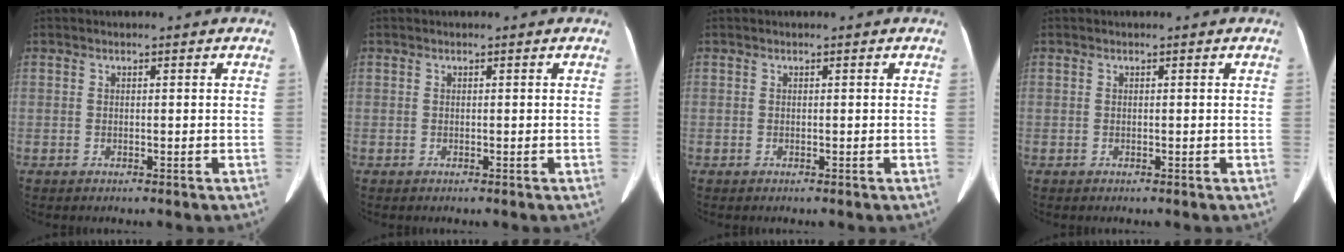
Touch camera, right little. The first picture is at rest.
{"total": 0.0}
{"total": 0.0}
{"total": 0.0}